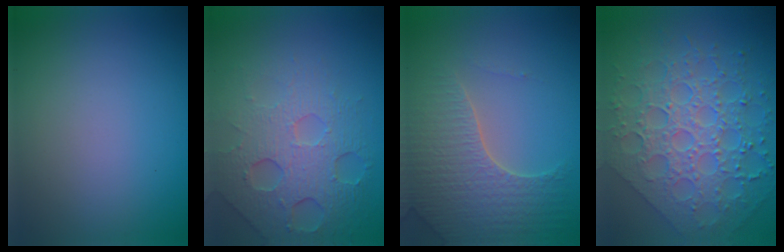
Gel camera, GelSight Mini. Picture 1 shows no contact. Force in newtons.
{"total": 6.6, "press": 4.8, "slide": 4.5}
{"total": 4.6, "press": 4.5, "slide": 1.1}
{"total": 7.2, "press": 6.0, "slide": 3.9}